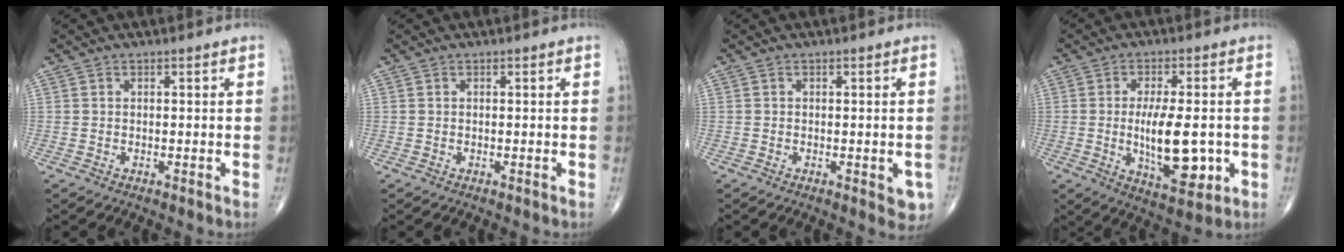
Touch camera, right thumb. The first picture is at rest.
{"total": 0.0}
{"total": 3.3, "force": [-1.0, 1.5, 2.7], "torque": [-0.011, -0.002, -0.012]}
{"total": 13.0, "force": [-1.7, 5.2, 11.8], "torque": [-0.176, -0.011, -0.016]}